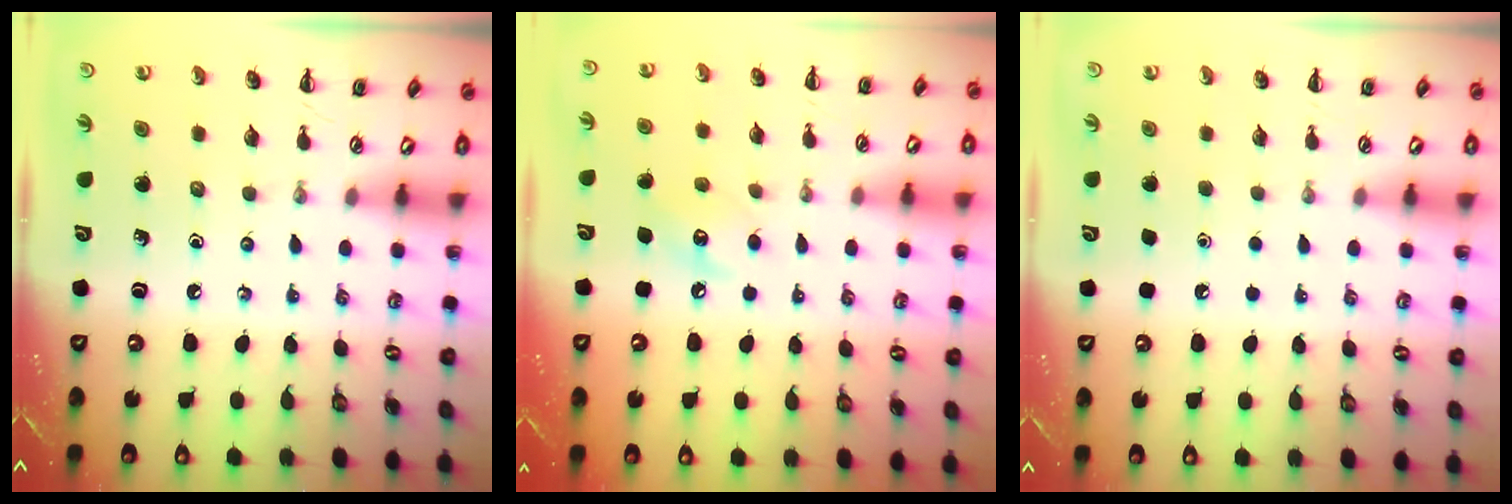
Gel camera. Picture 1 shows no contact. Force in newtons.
{"total": 6.8, "press": 6.7, "slide": 0.6}
{"total": 1.6, "press": 1.6, "slide": 0.1}